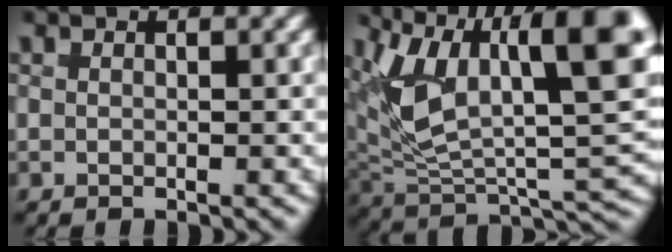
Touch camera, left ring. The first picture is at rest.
{"total": 13.4, "force": [0.9, 7.1, 11.3], "torque": [-0.176, -0.015, 0.012]}